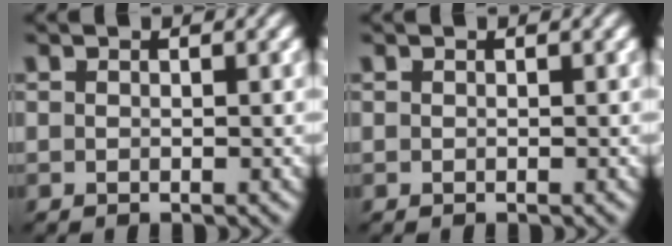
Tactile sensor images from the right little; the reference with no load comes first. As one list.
[{"total": 0.0}]